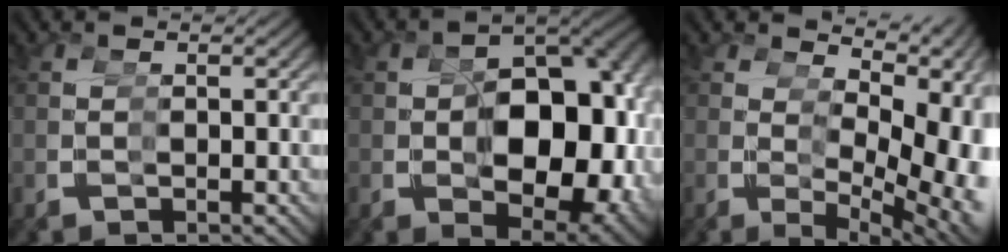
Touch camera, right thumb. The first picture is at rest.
{"total": 17.5, "force": [-1.7, 10.9, 13.6], "torque": [-0.222, -0.057, 0.005]}
{"total": 8.7, "force": [0.7, 4.1, 7.6], "torque": [-0.111, -0.018, 0.030]}